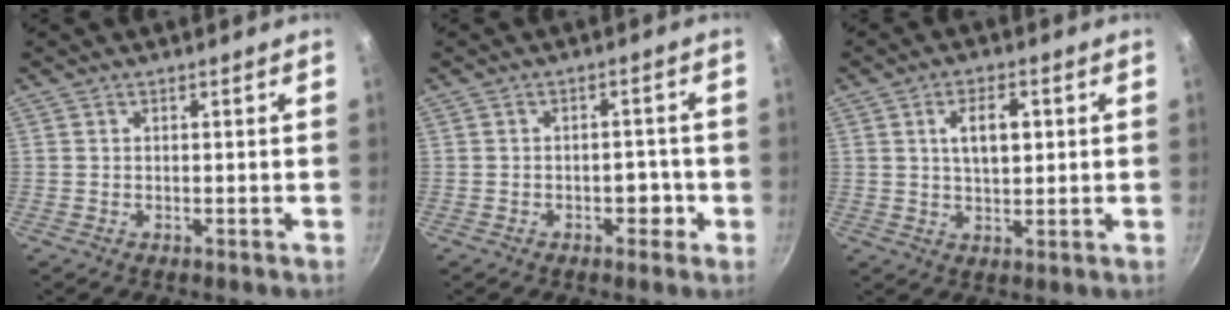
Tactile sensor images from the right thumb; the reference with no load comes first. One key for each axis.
{"total": 3.3, "fx": -1.2, "fy": 2.3, "fz": 2.0, "tx": -0.001, "ty": 0.018, "tz": -0.016}
{"total": 6.4, "fx": 1.4, "fy": 3.2, "fz": 5.3, "tx": -0.077, "ty": 0.001, "tz": 0.026}